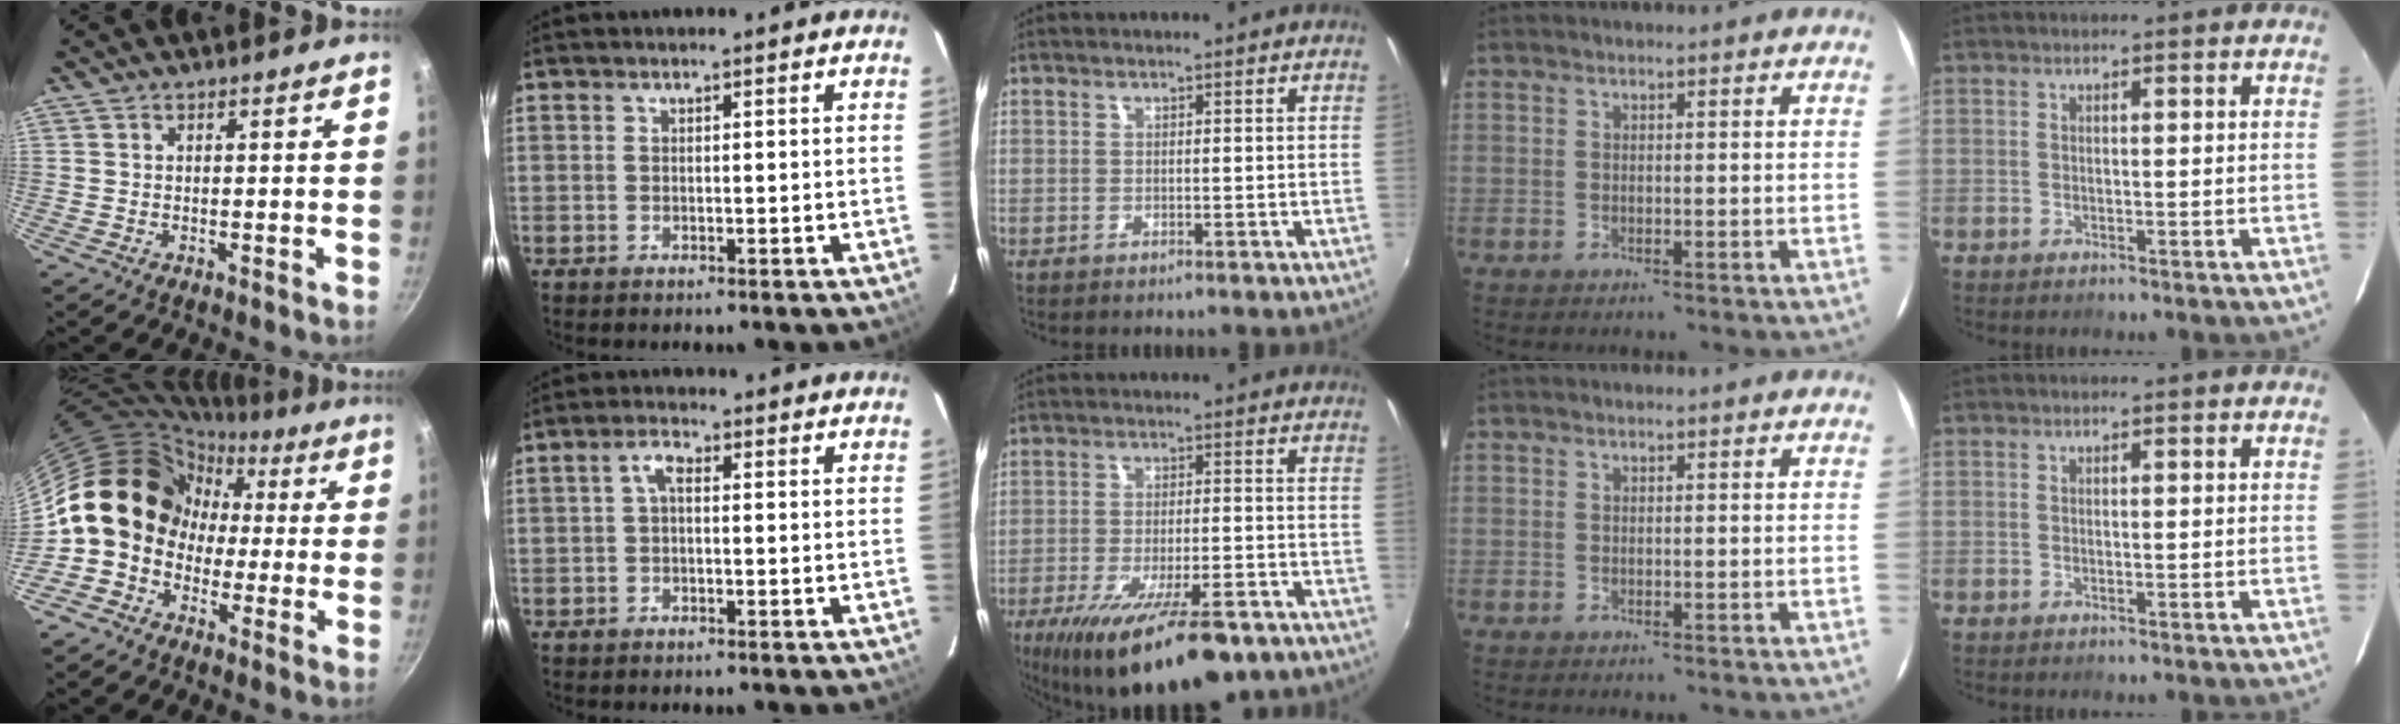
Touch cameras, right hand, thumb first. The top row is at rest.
{"thumb": {"total": 14.8, "force": [-1.1, 12.6, 7.7], "torque": [-0.082, 0.052, -0.042]}, "index": {"total": 2.5, "force": [-0.1, 1.2, 2.2], "torque": [-0.044, 0.012, 0.000]}, "middle": {"total": 19.3, "force": [-12.8, 5.7, 13.3], "torque": [-0.236, -0.047, -0.190]}}